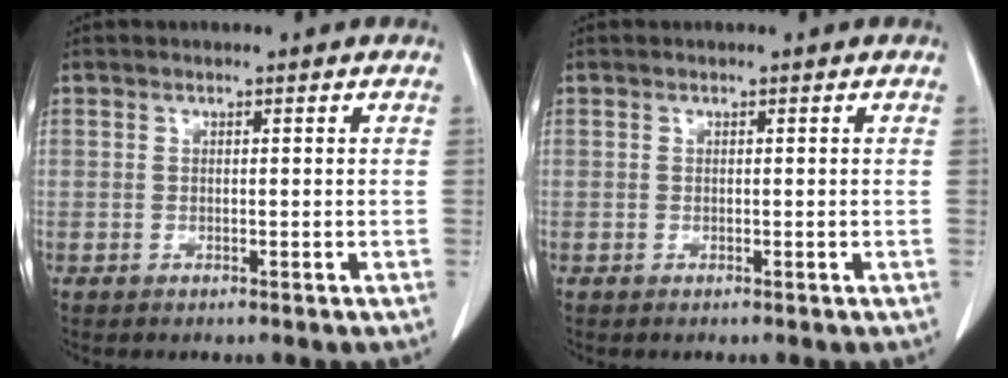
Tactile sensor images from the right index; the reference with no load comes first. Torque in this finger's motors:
{"motor_torque": [0.00, 0.00, 0.00, 0.00]}